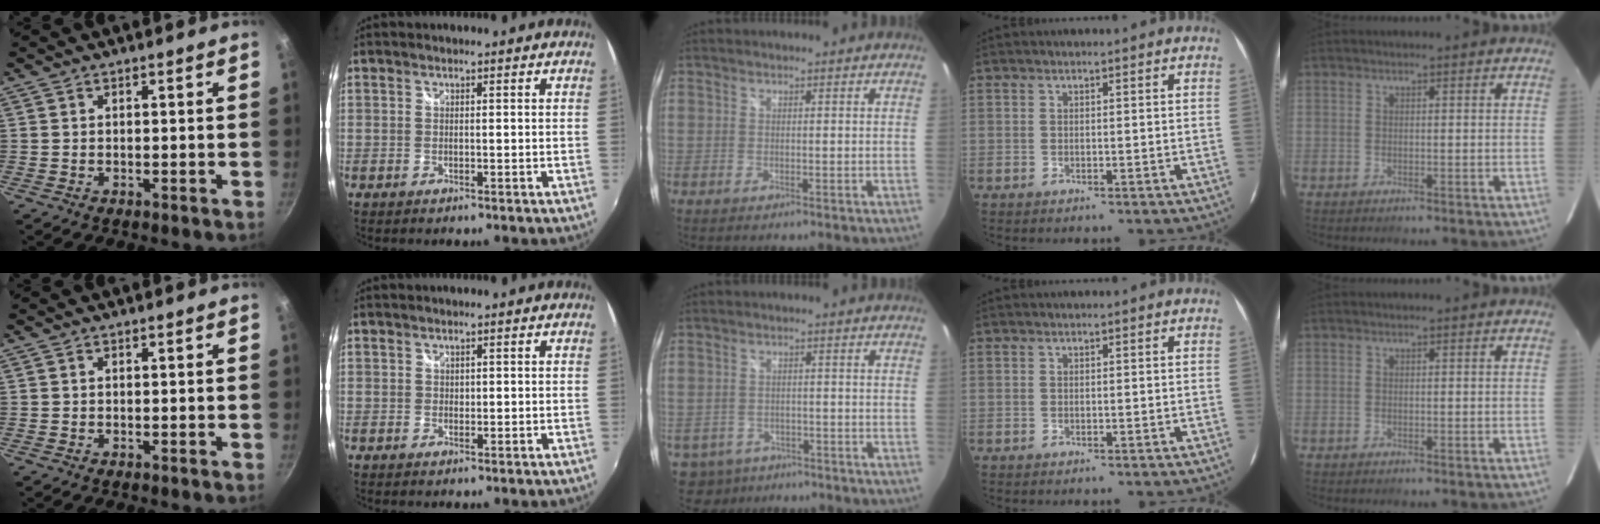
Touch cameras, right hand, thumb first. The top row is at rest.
{"index": {"total": 0.6, "force": [0.2, 0.5, 0.1], "torque": [0.001, 0.001, 0.004]}, "middle": {"total": 7.8, "force": [-4.6, 5.7, 2.8], "torque": [-0.081, -0.014, -0.064]}}